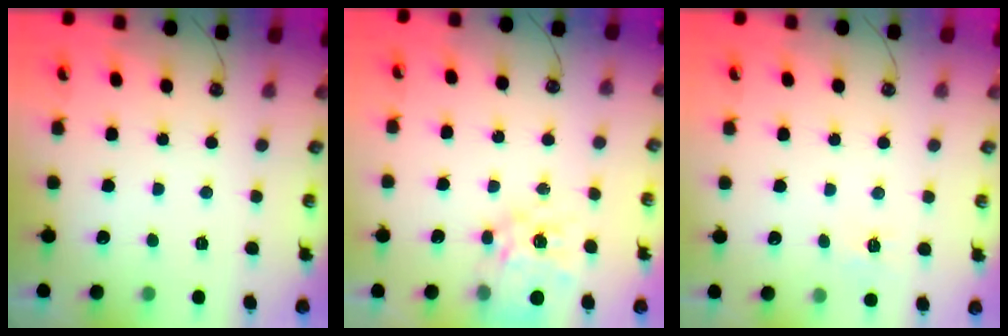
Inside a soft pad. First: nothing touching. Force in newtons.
{"total": 15.0, "press": 14.9, "slide": 1.5}
{"total": 6.5, "press": 6.5, "slide": 0.6}